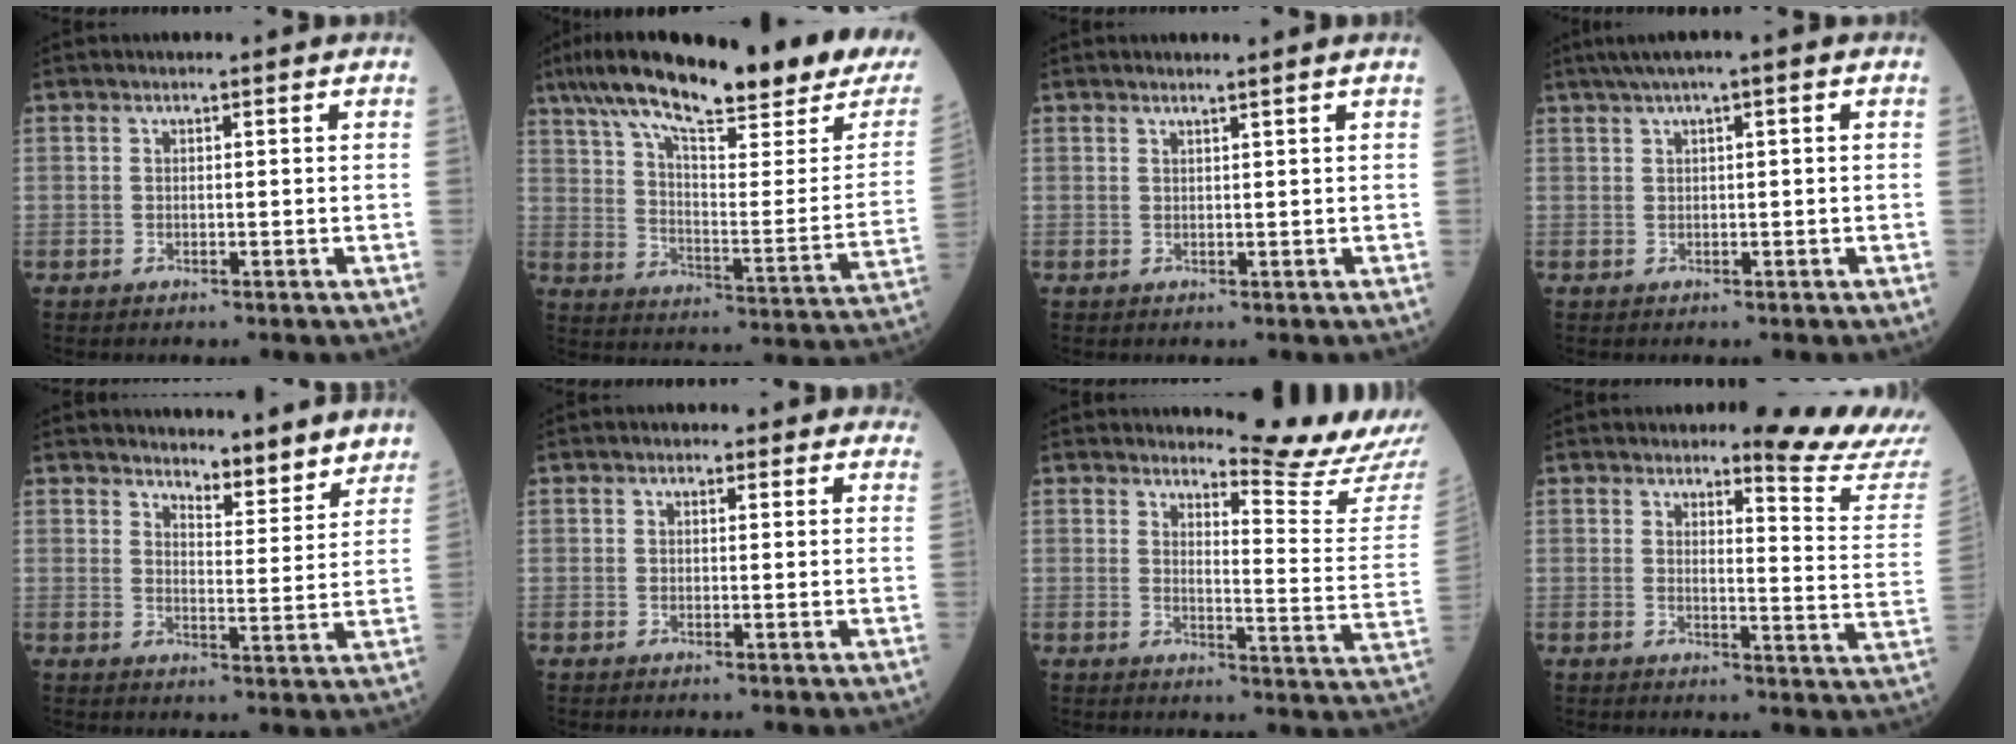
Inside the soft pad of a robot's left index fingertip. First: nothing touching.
{"total": 28.8, "force": [22.8, 4.5, 17.0], "torque": [-0.275, -0.018, 0.315]}
{"total": 1.2, "force": [1.0, -0.5, 0.2], "torque": [-0.021, -0.010, 0.023]}
{"total": 4.3, "force": [2.6, 0.0, 3.5], "torque": [-0.065, 0.028, 0.049]}
{"total": 9.8, "force": [9.4, 2.1, 1.8], "torque": [-0.006, -0.015, 0.110]}
{"total": 4.1, "force": [3.2, 2.5, 0.3], "torque": [0.021, 0.001, 0.023]}
{"total": 11.6, "force": [11.3, -2.5, 0.3], "torque": [-0.009, -0.127, 0.131]}
{"total": 10.0, "force": [9.8, -1.3, 1.4], "torque": [-0.015, -0.105, 0.102]}